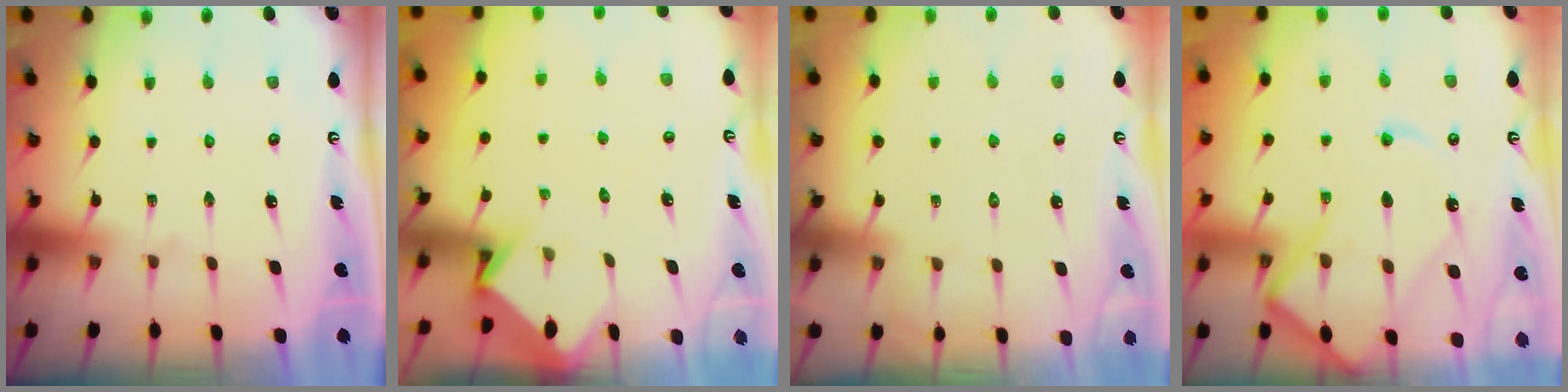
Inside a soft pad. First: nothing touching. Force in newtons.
{"total": 3.7, "press": 3.7, "slide": 0.2}
{"total": 3.9, "press": 3.8, "slide": 0.5}
{"total": 12.6, "press": 12.5, "slide": 1.3}